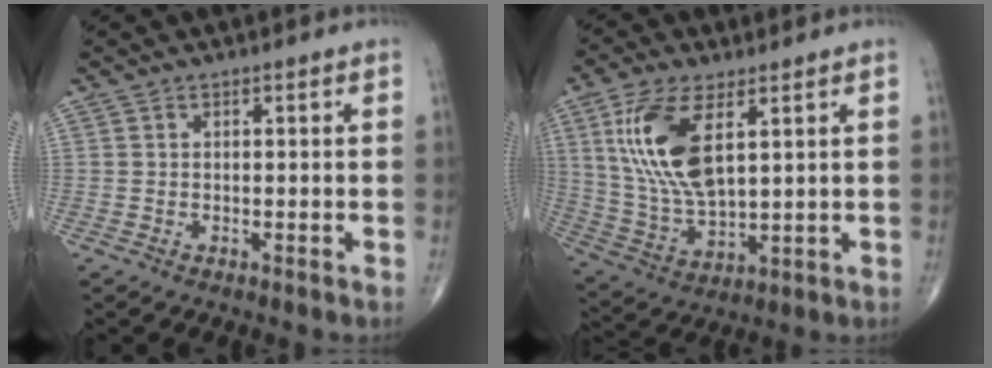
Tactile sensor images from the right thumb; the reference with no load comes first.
{"total": 15.0, "force": [5.1, 6.6, 12.4], "torque": [-0.257, -0.019, 0.109]}